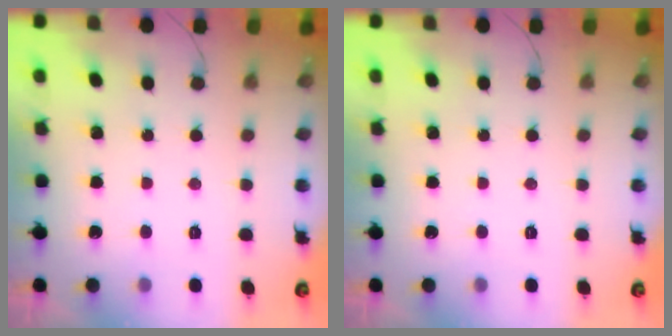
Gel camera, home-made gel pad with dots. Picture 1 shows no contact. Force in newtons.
{"total": 0.0}